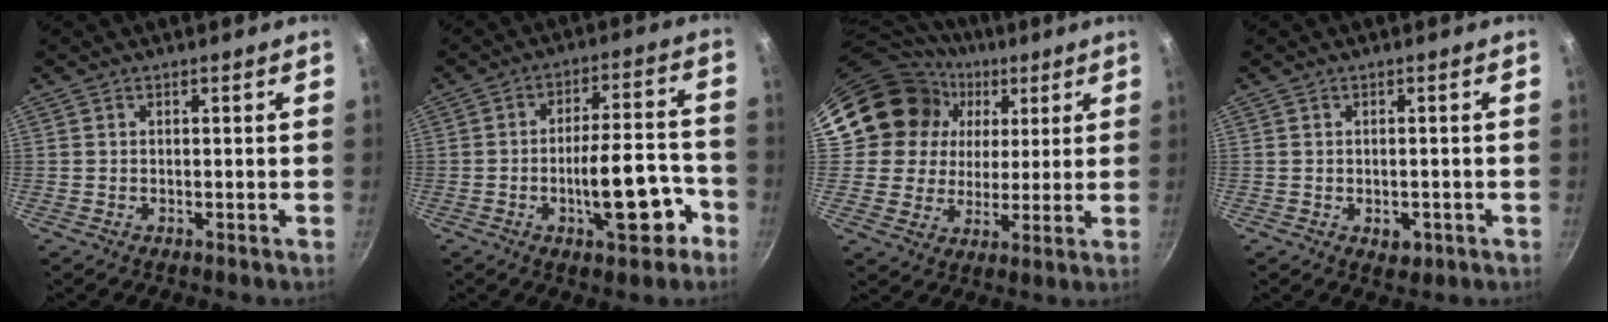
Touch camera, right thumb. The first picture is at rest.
{"total": 12.8, "force": [-5.2, 4.8, 10.7], "torque": [-0.129, 0.051, -0.069]}
{"total": 17.3, "force": [5.7, 15.2, 6.1], "torque": [-0.095, 0.008, 0.098]}
{"total": 2.9, "force": [-1.0, 1.9, 1.9], "torque": [-0.020, 0.005, -0.006]}